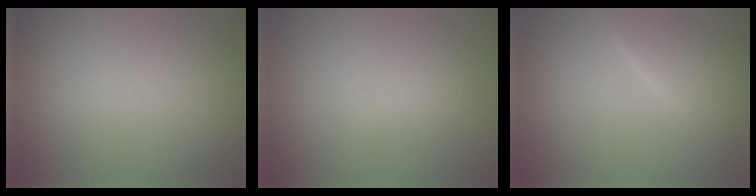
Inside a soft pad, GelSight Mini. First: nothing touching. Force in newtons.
{"total": 1.1, "press": 1.1, "slide": 0.1}
{"total": 3.8, "press": 3.8, "slide": 0.2}